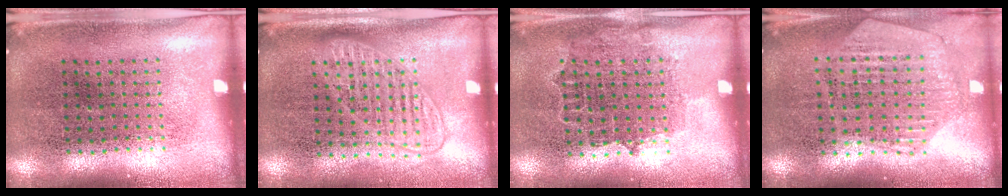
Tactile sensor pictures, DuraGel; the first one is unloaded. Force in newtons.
{"total": 1.5, "press": 1.3, "slide": 0.7}
{"total": 0.8, "press": 0.7, "slide": 0.4}
{"total": 1.1, "press": 1.1, "slide": 0.1}